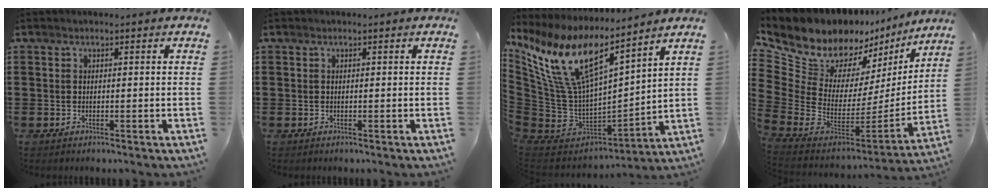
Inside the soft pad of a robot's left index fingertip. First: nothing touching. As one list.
[{"total": 0.0}, {"total": 14.2, "force": [8.1, 5.5, 10.3], "torque": [-0.252, -0.053, 0.138]}, {"total": 11.5, "force": [8.8, 6.5, 3.8], "torque": [-0.116, -0.088, 0.157]}]